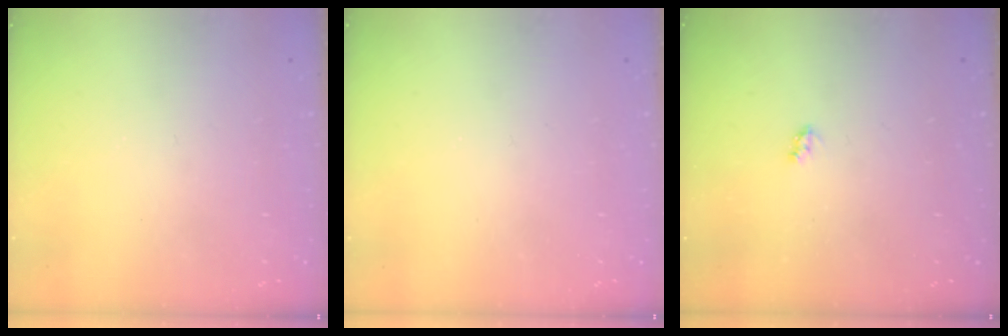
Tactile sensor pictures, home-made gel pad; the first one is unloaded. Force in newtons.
{"total": 0.0}
{"total": 2.7, "press": 2.7, "slide": 0.4}